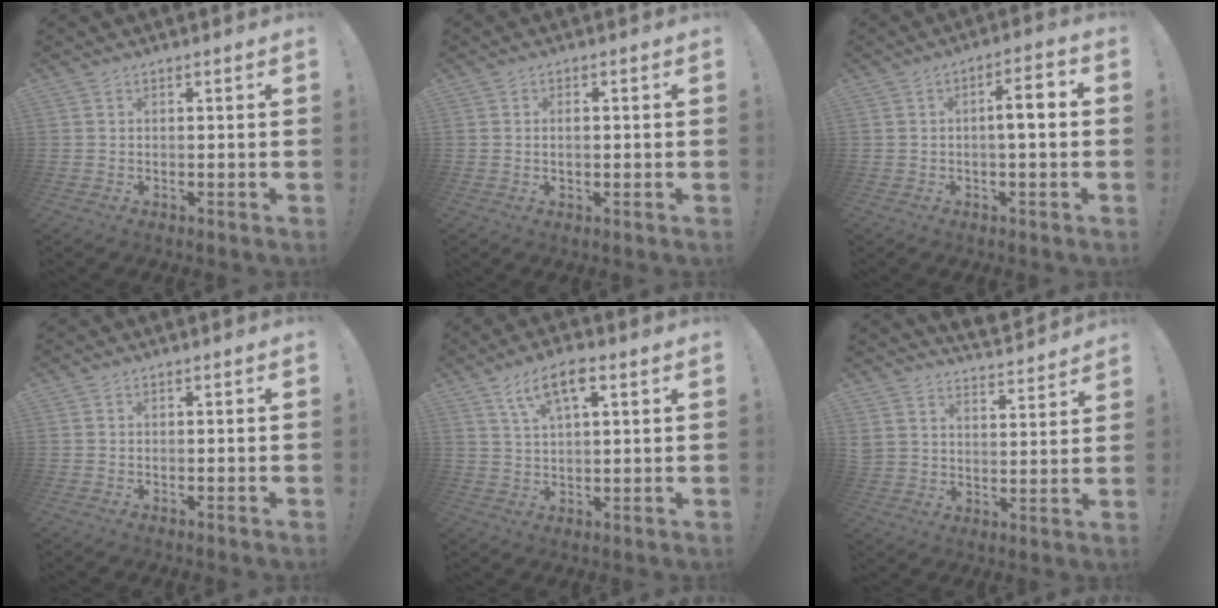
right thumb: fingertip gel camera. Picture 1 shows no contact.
{"total": 2.0, "force": [0.1, 1.0, 1.7], "torque": [-0.019, 0.001, -0.003]}
{"total": 6.4, "force": [-0.2, 1.4, 6.2], "torque": [-0.098, 0.009, -0.009]}
{"total": 0.0}
{"total": 9.0, "force": [4.7, 3.5, 6.8], "torque": [-0.114, -0.008, 0.083]}
{"total": 6.3, "force": [5.5, 2.7, 1.4], "torque": [-0.019, -0.056, 0.104]}